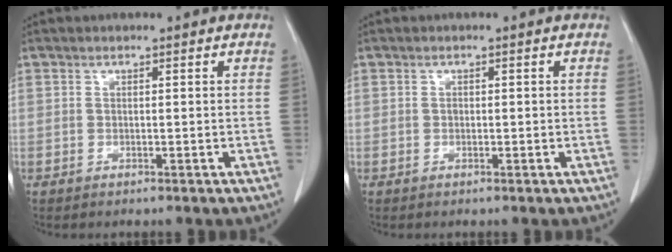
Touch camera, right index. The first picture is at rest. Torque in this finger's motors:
{"motor_torque": [0.00, 0.06, 0.02, 0.00]}